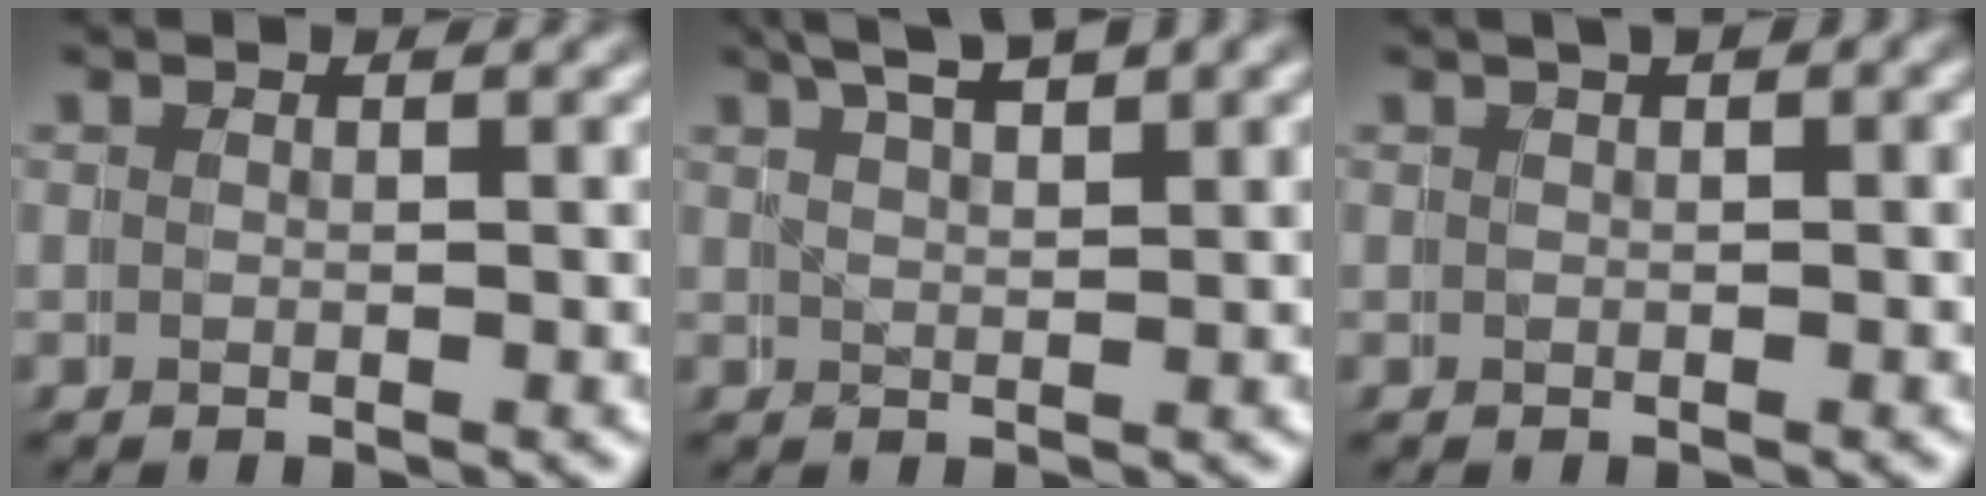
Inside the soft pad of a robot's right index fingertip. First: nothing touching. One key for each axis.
{"total": 4.1, "fx": 3.6, "fy": 1.0, "fz": 1.7, "tx": -0.033, "ty": 0.005, "tz": 0.056}
{"total": 1.1, "fx": 0.5, "fy": 0.5, "fz": 0.8, "tx": -0.002, "ty": 0.010, "tz": 0.004}